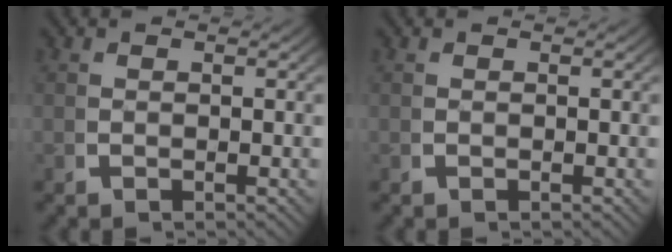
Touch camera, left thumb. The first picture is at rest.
{"total": 0.0}